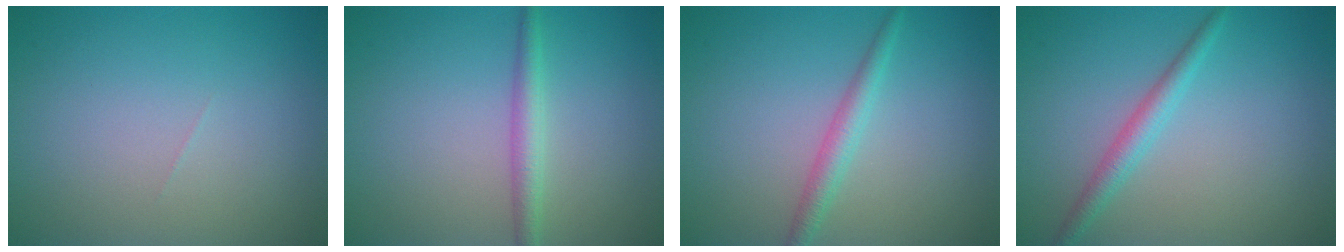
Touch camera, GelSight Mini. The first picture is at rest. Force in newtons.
{"total": 2.1, "press": 2.1, "slide": 0.0}
{"total": 2.1, "press": 2.1, "slide": 0.0}
{"total": 2.1, "press": 2.1, "slide": 0.0}